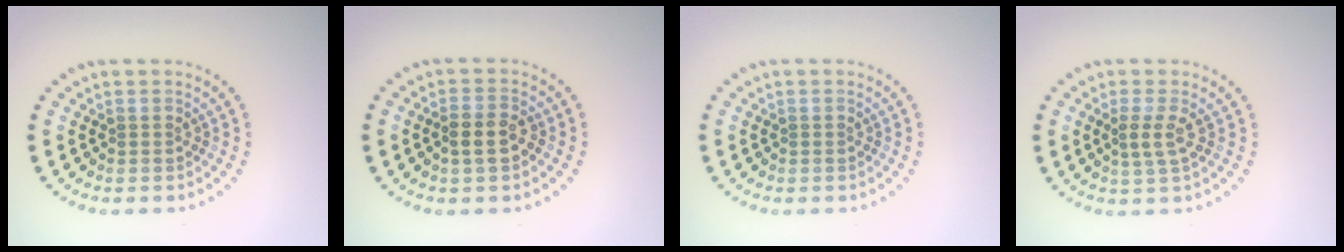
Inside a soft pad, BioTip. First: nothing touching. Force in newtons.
{"total": 2.4, "press": 2.4, "slide": 0.5}
{"total": 0.0}
{"total": 1.8, "press": 1.5, "slide": 1.0}